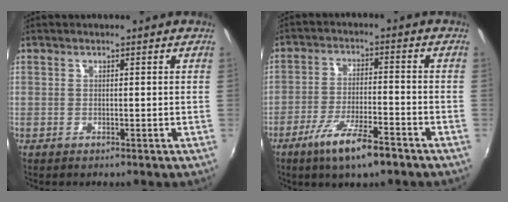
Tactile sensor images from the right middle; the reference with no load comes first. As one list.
[{"total": 10.1, "force": [-6.6, 1.9, 7.3], "torque": [-0.155, -0.017, -0.117]}]